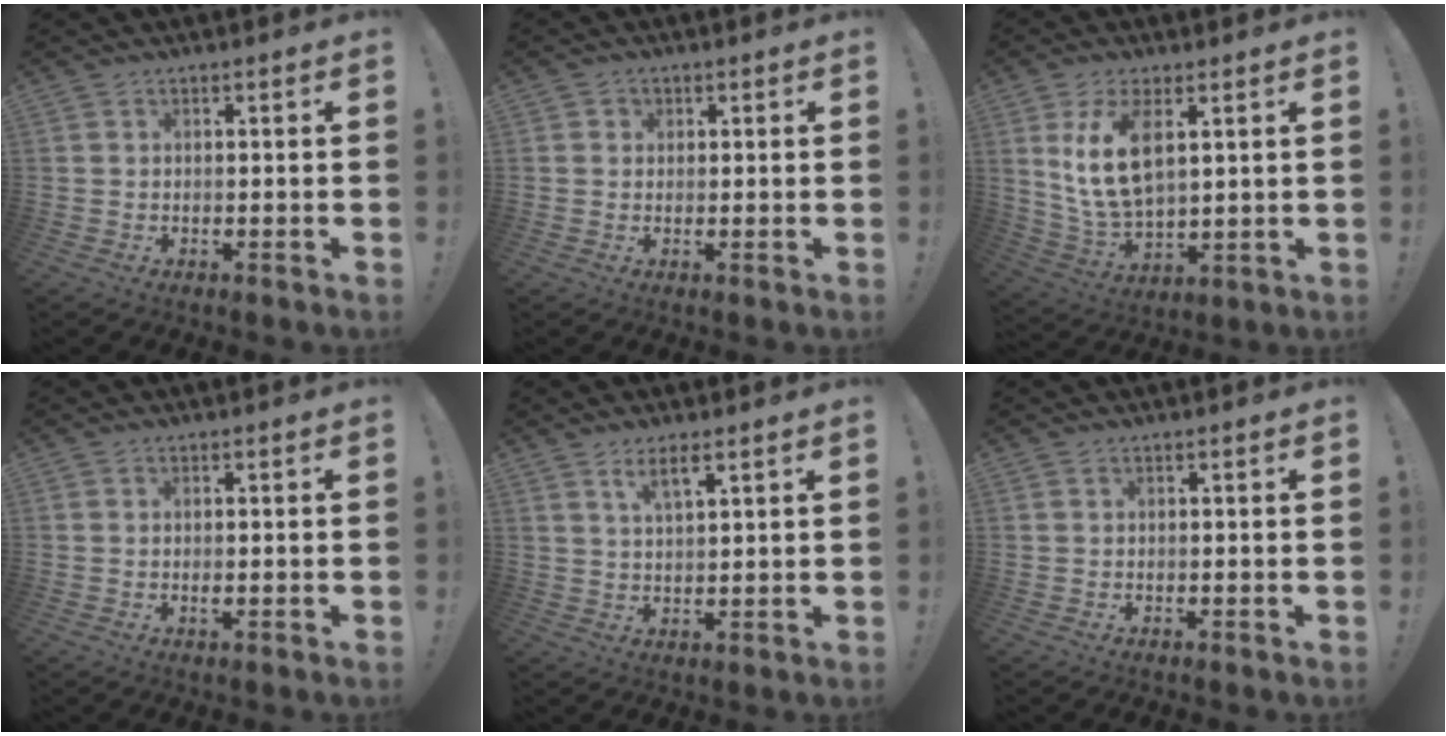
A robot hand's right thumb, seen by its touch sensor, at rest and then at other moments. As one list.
[{"total": 1.8, "force": [0.5, 1.6, 0.5], "torque": [-0.005, 0.000, 0.007]}, {"total": 12.6, "force": [4.4, 6.5, 9.9], "torque": [-0.202, -0.013, 0.081]}, {"total": 0.6, "force": [-0.2, 0.2, 0.6], "torque": [-0.009, -0.002, -0.003]}, {"total": 5.0, "force": [3.1, 1.1, 3.7], "torque": [-0.067, -0.009, 0.052]}, {"total": 0.0}]